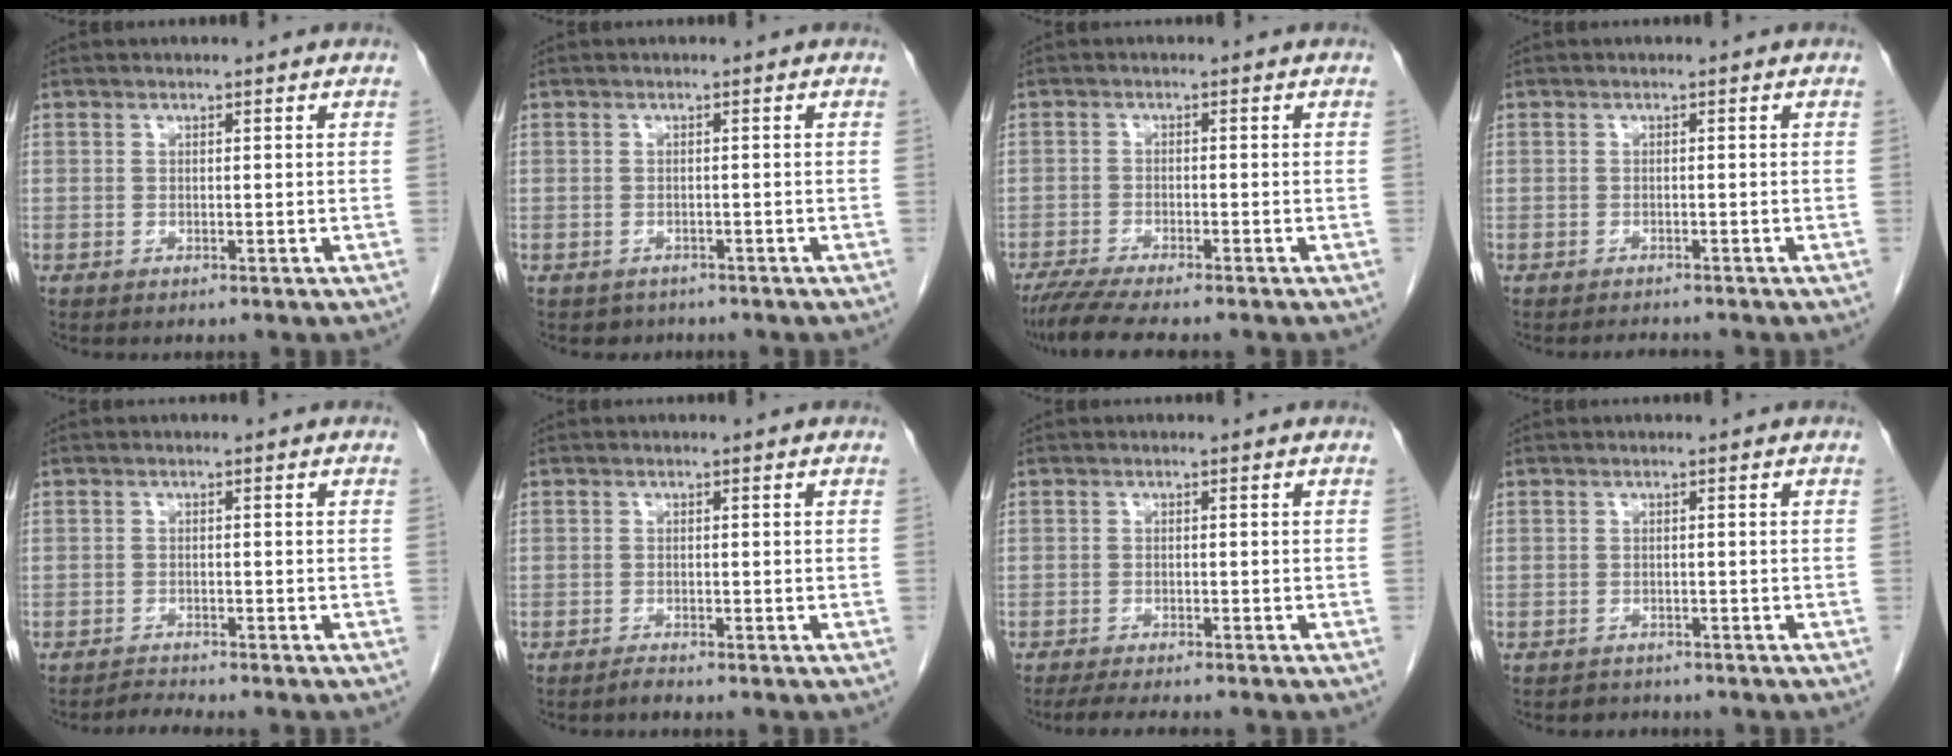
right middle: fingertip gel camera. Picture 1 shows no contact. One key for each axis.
{"total": 1.8, "fx": -1.4, "fy": 1.0, "fz": -0.3, "tx": -0.010, "ty": 0.000, "tz": -0.023}
{"total": 7.2, "fx": -6.0, "fy": 0.2, "fz": 3.9, "tx": -0.062, "ty": -0.019, "tz": -0.099}
{"total": 1.4, "fx": -1.4, "fy": 0.1, "fz": 0.2, "tx": -0.009, "ty": -0.009, "tz": -0.017}
{"total": 1.8, "fx": -1.6, "fy": -0.7, "fz": -0.3, "tx": -0.001, "ty": -0.014, "tz": -0.027}
{"total": 0.7, "fx": -0.7, "fy": -0.1, "fz": 0.2, "tx": -0.006, "ty": -0.001, "tz": -0.011}
{"total": 5.7, "fx": -4.9, "fy": 0.6, "fz": 2.9, "tx": -0.041, "ty": -0.012, "tz": -0.072}
{"total": 1.6, "fx": -1.5, "fy": 0.6, "fz": -0.3, "tx": -0.004, "ty": -0.004, "tz": -0.023}